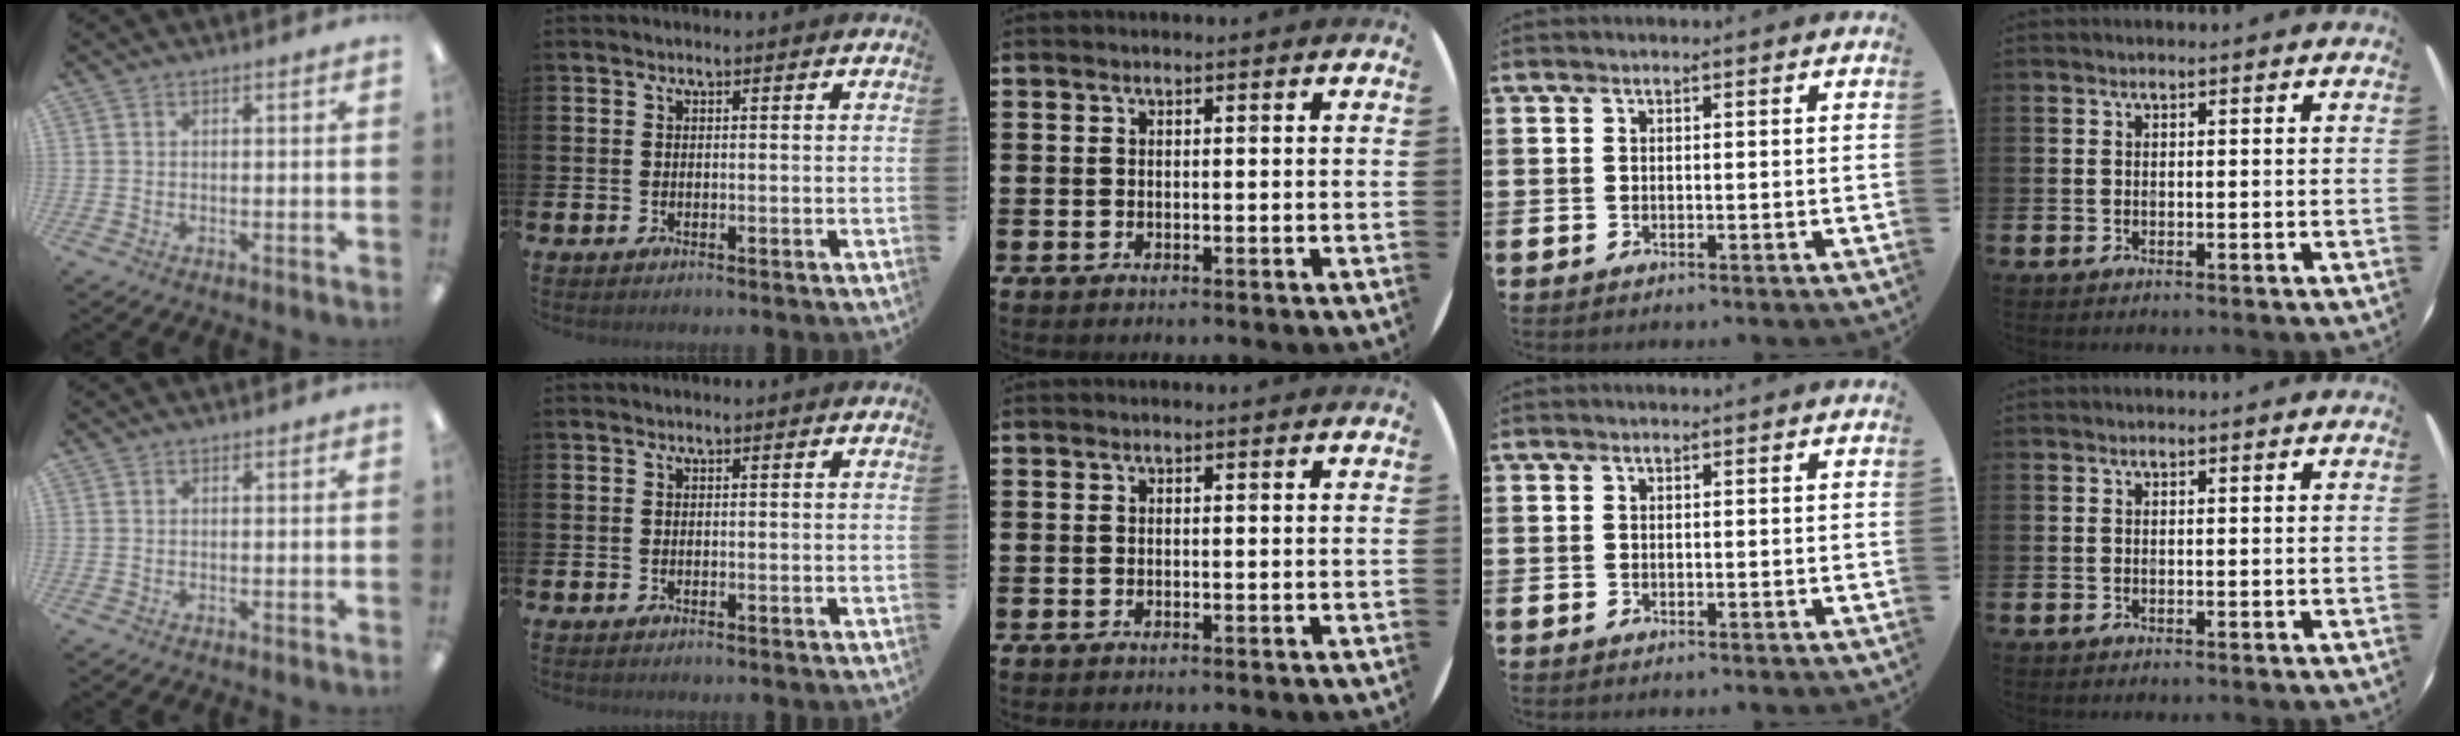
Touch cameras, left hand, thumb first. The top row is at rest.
{}